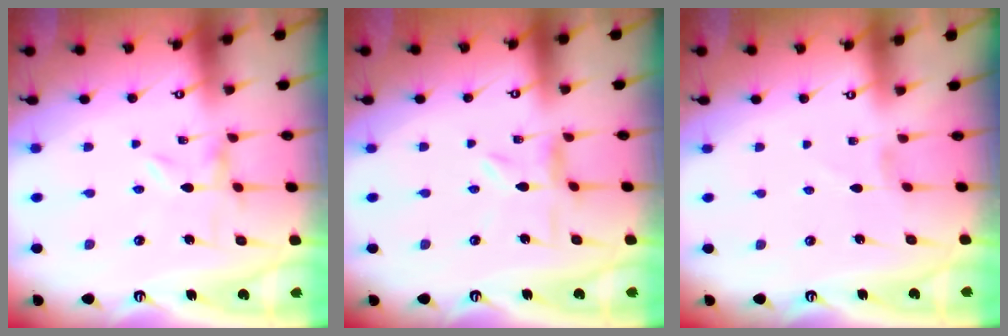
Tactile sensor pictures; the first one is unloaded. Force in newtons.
{"total": 3.0, "press": 2.9, "slide": 0.3}
{"total": 0.7, "press": 0.7, "slide": 0.1}